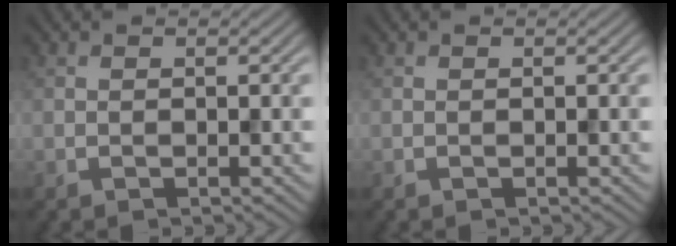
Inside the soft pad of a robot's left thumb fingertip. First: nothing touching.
{"total": 0.0}